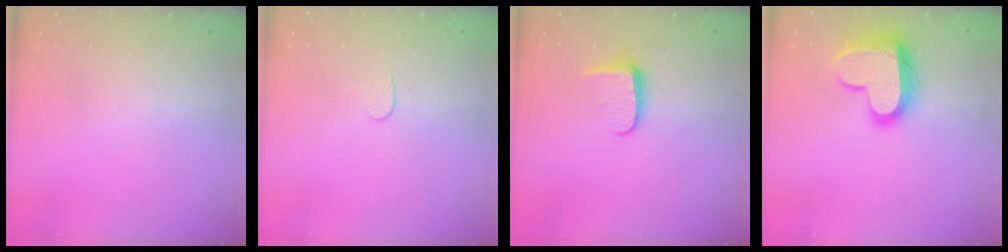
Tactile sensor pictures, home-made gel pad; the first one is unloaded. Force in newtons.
{"total": 3.2, "press": 3.2, "slide": 0.3}
{"total": 7.1, "press": 7.0, "slide": 0.9}
{"total": 16.2, "press": 16.2, "slide": 1.4}